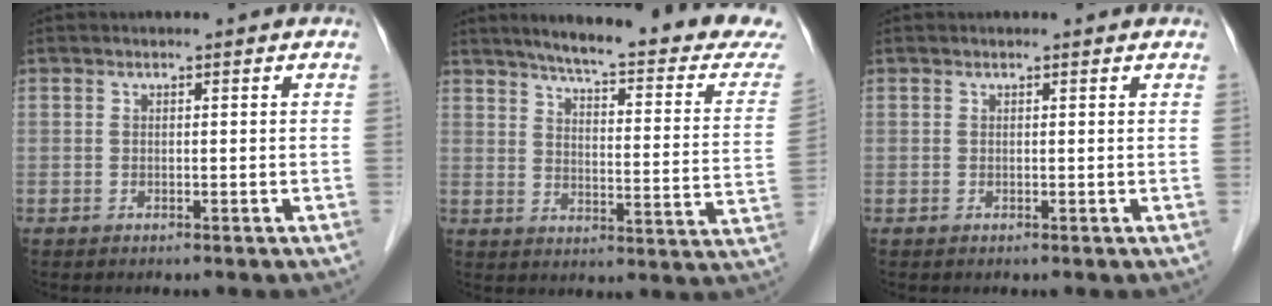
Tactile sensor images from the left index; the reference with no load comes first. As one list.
[{"total": 22.7, "force": [20.0, 1.4, 10.6], "torque": [-0.139, -0.060, 0.239]}, {"total": 0.7, "force": [0.7, 0.1, 0.1], "torque": [-0.007, -0.001, 0.004]}]